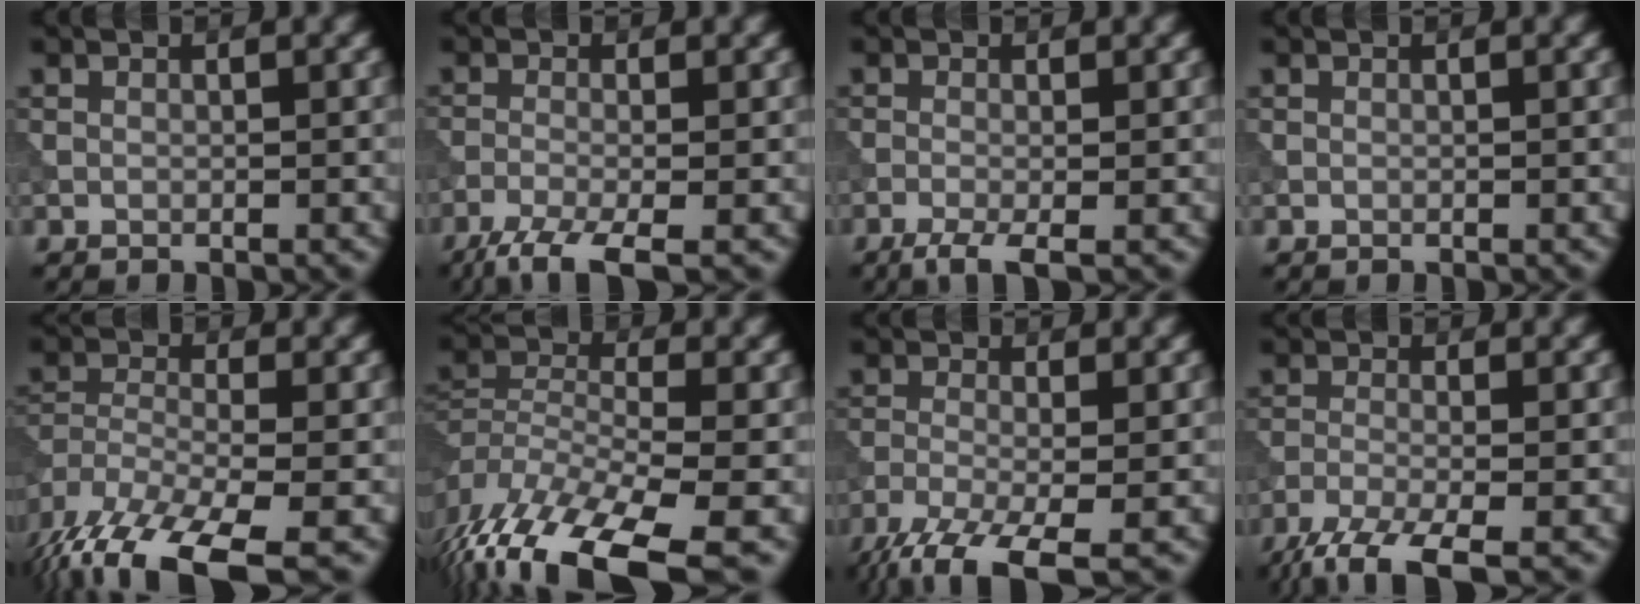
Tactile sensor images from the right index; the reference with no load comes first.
{"total": 4.8, "force": [-3.2, 1.2, 3.4], "torque": [-0.063, -0.009, -0.072]}
{"total": 2.8, "force": [-1.5, 0.7, 2.3], "torque": [-0.044, -0.004, -0.038]}
{"total": 0.0}
{"total": 12.2, "force": [-8.6, 4.5, 7.4], "torque": [-0.159, -0.037, -0.143]}
{"total": 13.2, "force": [-8.9, 5.0, 8.3], "torque": [-0.177, -0.020, -0.149]}
{"total": 7.3, "force": [-4.5, 2.1, 5.3], "torque": [-0.110, -0.020, -0.093]}
{"total": 6.1, "force": [-4.4, 1.5, 4.0], "torque": [-0.080, -0.015, -0.095]}